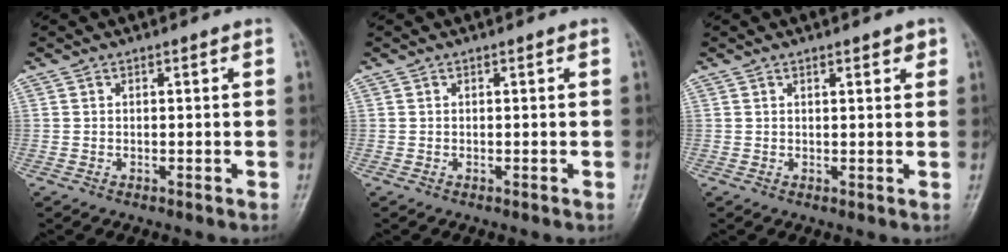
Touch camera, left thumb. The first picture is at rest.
{"total": 0.0}
{"total": 2.3, "force": [1.4, 0.8, 1.6], "torque": [-0.014, -0.006, 0.017]}